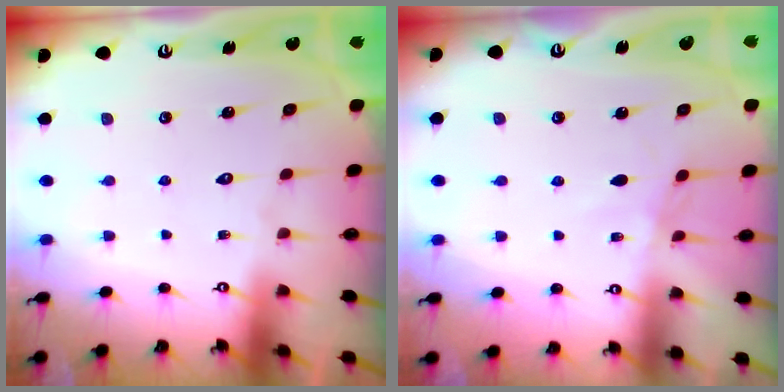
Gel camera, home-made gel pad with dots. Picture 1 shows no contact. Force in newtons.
{"total": 3.9, "press": 3.9, "slide": 0.5}